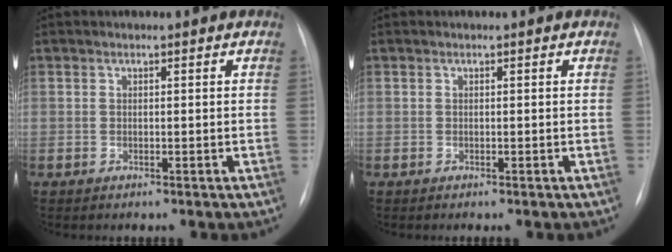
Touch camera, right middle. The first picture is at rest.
{"total": 0.0}